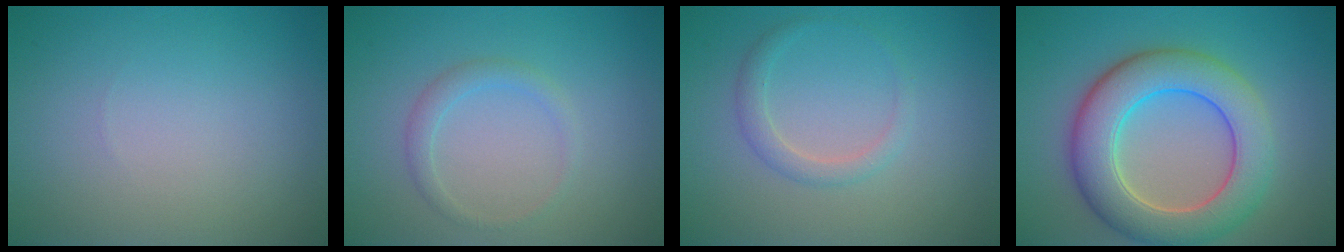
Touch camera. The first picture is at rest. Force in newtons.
{"total": 1.5, "press": 1.5, "slide": 0.1}
{"total": 1.7, "press": 1.7, "slide": 0.1}
{"total": 8.1, "press": 8.1, "slide": 0.2}